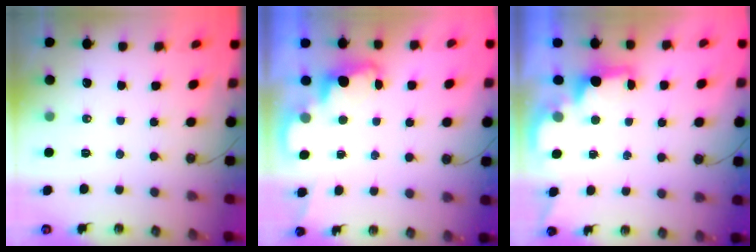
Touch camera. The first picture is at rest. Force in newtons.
{"total": 2.3, "press": 2.3, "slide": 0.5}
{"total": 2.0, "press": 1.9, "slide": 0.8}